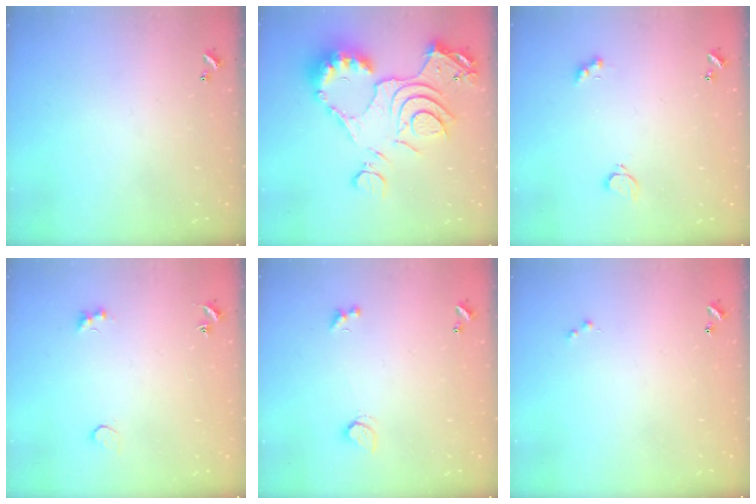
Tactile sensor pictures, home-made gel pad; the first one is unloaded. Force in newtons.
{"total": 19.2, "press": 19.1, "slide": 1.8}
{"total": 2.5, "press": 2.4, "slide": 0.5}
{"total": 2.9, "press": 2.8, "slide": 0.8}
{"total": 1.3, "press": 1.2, "slide": 0.5}
{"total": 0.0}